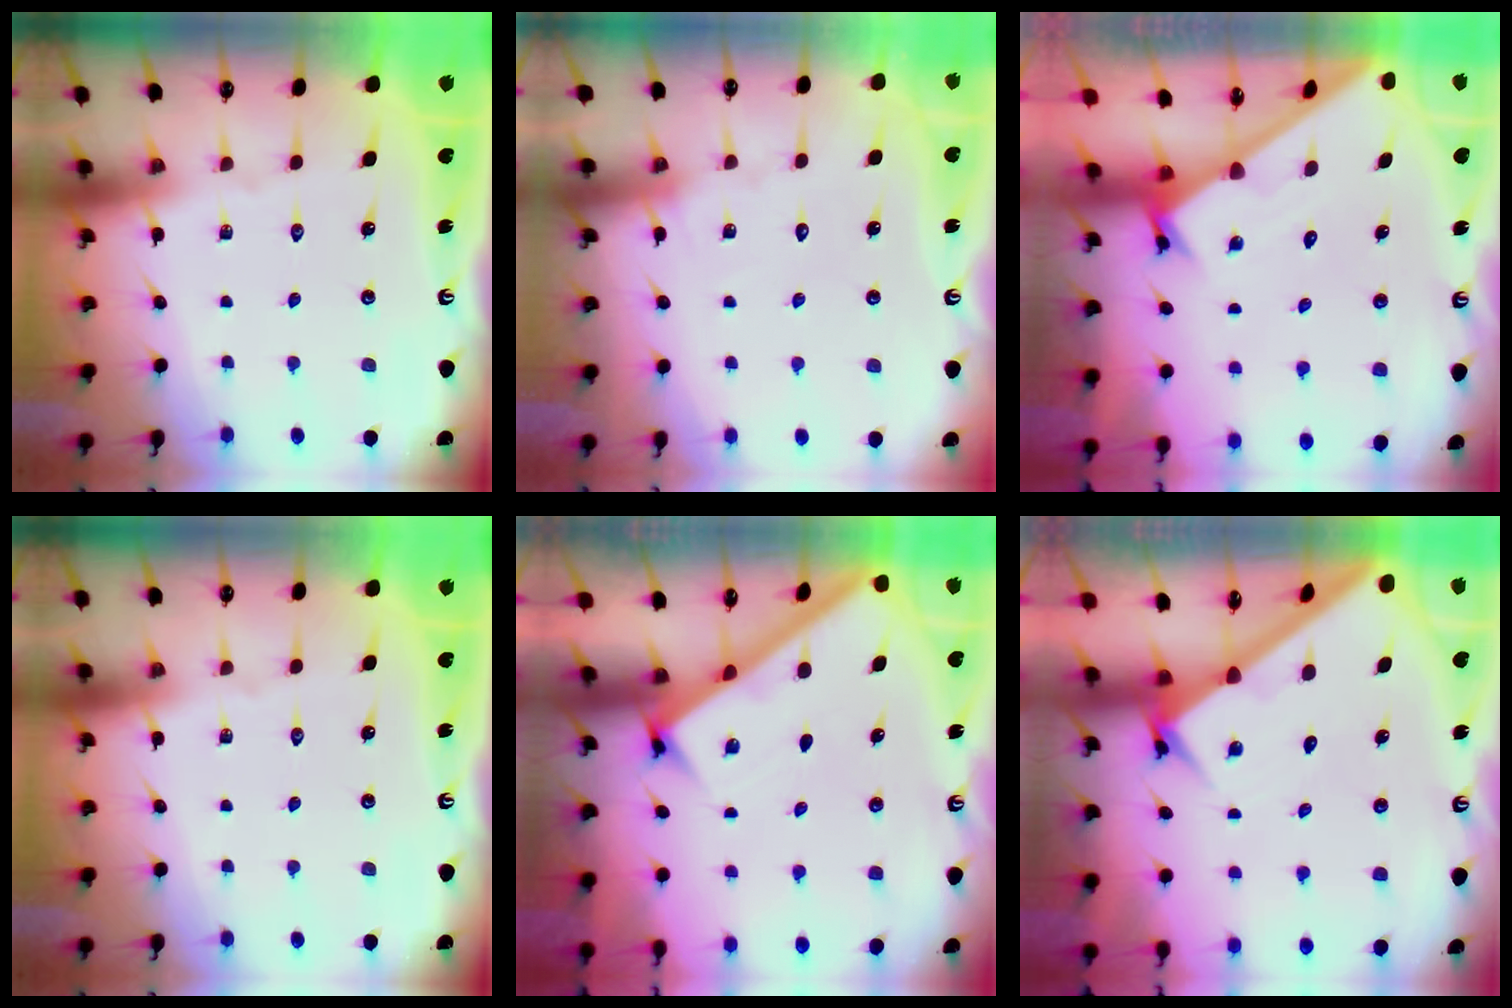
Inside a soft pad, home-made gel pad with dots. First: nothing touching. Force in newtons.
{"total": 6.1, "press": 6.1, "slide": 0.5}
{"total": 1.7, "press": 1.7, "slide": 0.1}
{"total": 0.0}
{"total": 2.7, "press": 2.7, "slide": 0.4}
{"total": 3.7, "press": 3.7, "slide": 0.4}